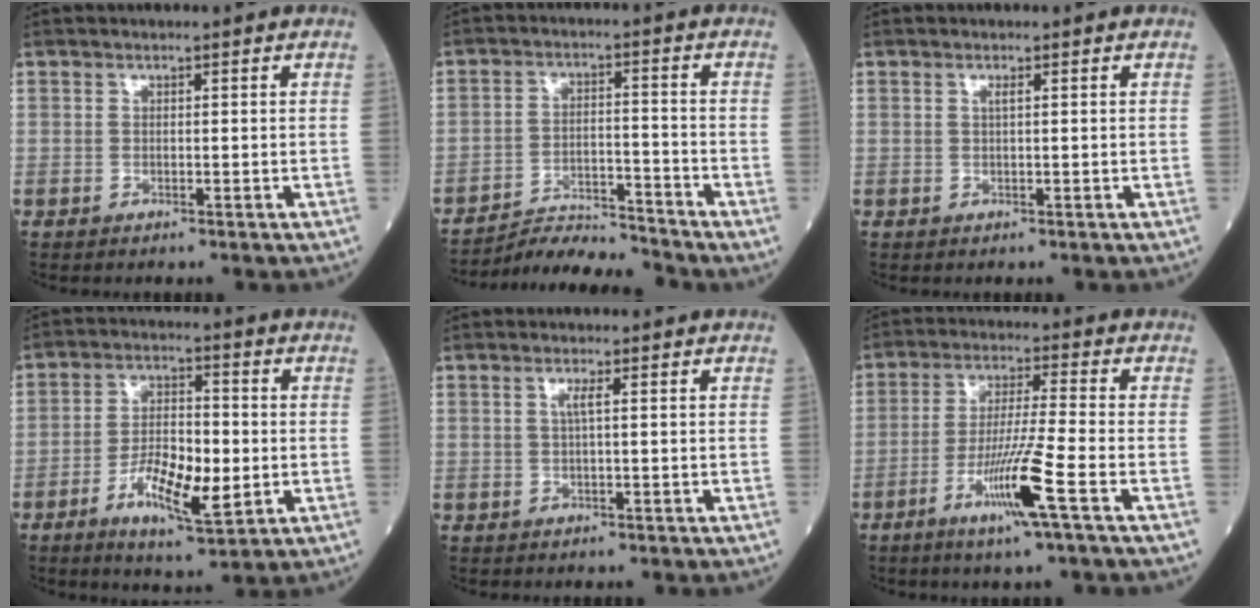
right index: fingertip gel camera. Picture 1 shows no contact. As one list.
[{"total": 7.5, "force": [-7.4, -0.8, 0.2], "torque": [-0.001, 0.004, -0.132]}, {"total": 0.7, "force": [0.3, -0.1, 0.6], "torque": [-0.015, 0.001, 0.005]}, {"total": 10.1, "force": [-2.9, 2.9, 9.2], "torque": [-0.167, -0.004, -0.050]}, {"total": 1.4, "force": [0.3, -0.2, 1.4], "torque": [-0.030, 0.001, 0.004]}, {"total": 9.9, "force": [-4.5, -1.2, 8.7], "torque": [-0.166, -0.017, -0.089]}]